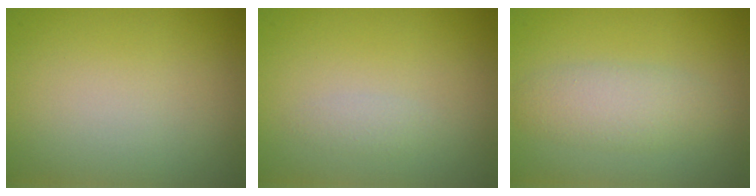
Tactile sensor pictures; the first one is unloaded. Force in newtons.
{"total": 0.8, "press": 0.8, "slide": 0.0}
{"total": 3.1, "press": 3.1, "slide": 0.1}